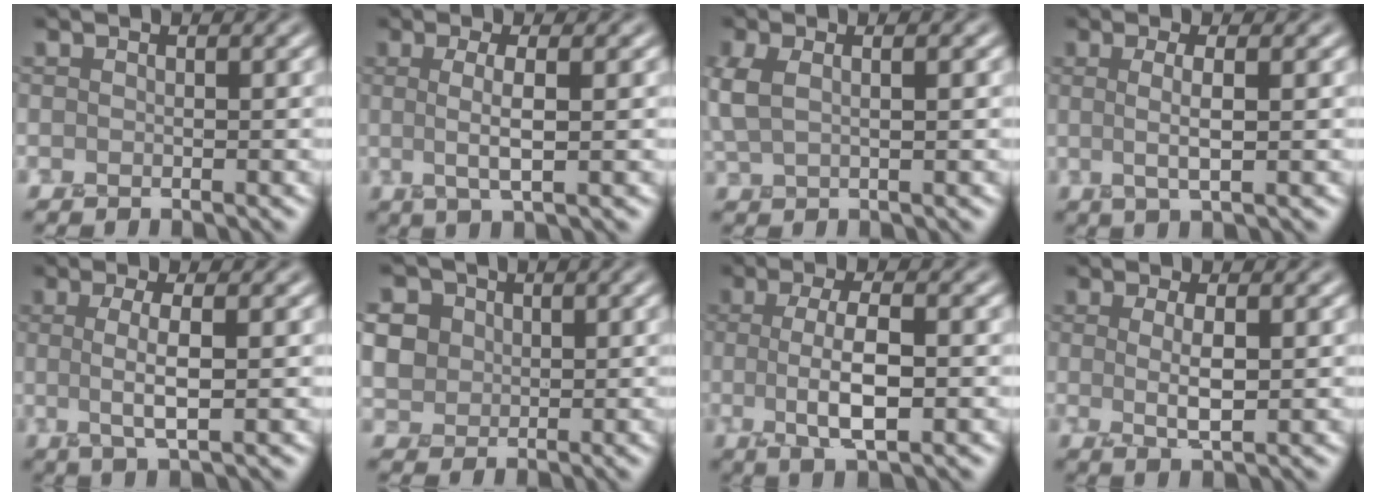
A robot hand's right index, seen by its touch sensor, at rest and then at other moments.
{"total": 2.9, "force": [0.4, 0.6, 2.8], "torque": [-0.048, 0.001, 0.009]}
{"total": 2.1, "force": [0.9, 0.7, 1.8], "torque": [-0.036, 0.014, 0.017]}
{"total": 2.5, "force": [0.4, 0.5, 2.4], "torque": [-0.041, 0.000, 0.008]}
{"total": 3.3, "force": [0.4, 0.7, 3.2], "torque": [-0.055, 0.002, 0.009]}
{"total": 6.3, "force": [2.6, 5.2, 2.3], "torque": [-0.063, 0.035, 0.040]}
{"total": 4.7, "force": [0.0, 1.5, 4.5], "torque": [-0.084, 0.003, 0.002]}
{"total": 2.6, "force": [0.4, 0.5, 2.5], "torque": [-0.049, 0.001, 0.013]}